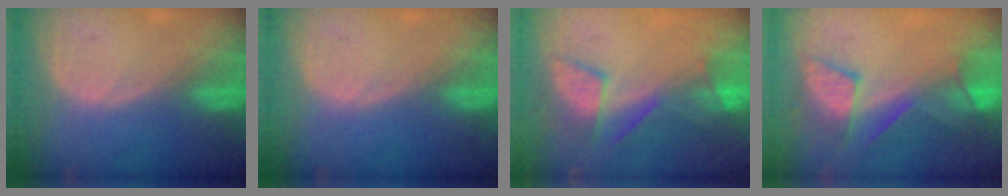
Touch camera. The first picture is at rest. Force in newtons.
{"total": 0.0}
{"total": 8.0, "press": 7.3, "slide": 3.4}
{"total": 8.1, "press": 7.9, "slide": 1.8}